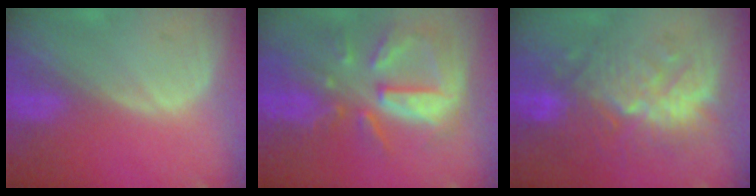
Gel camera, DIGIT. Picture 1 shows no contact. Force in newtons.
{"total": 10.8, "press": 9.5, "slide": 5.2}
{"total": 10.3, "press": 9.8, "slide": 3.2}